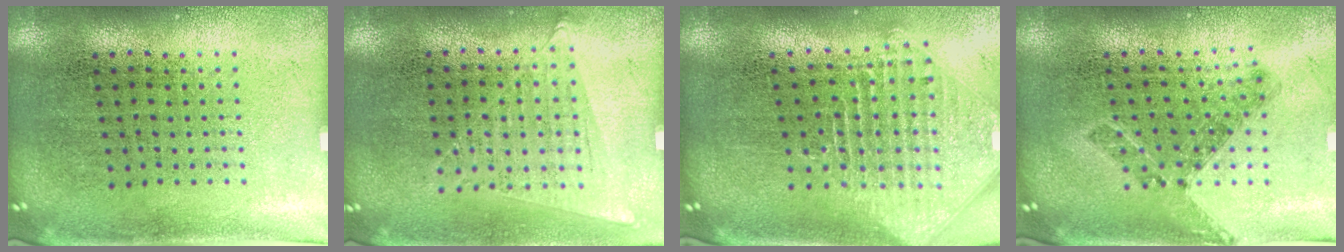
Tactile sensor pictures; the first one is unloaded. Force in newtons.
{"total": 1.1, "press": 1.0, "slide": 0.4}
{"total": 2.5, "press": 1.8, "slide": 1.7}
{"total": 0.7, "press": 0.7, "slide": 0.3}